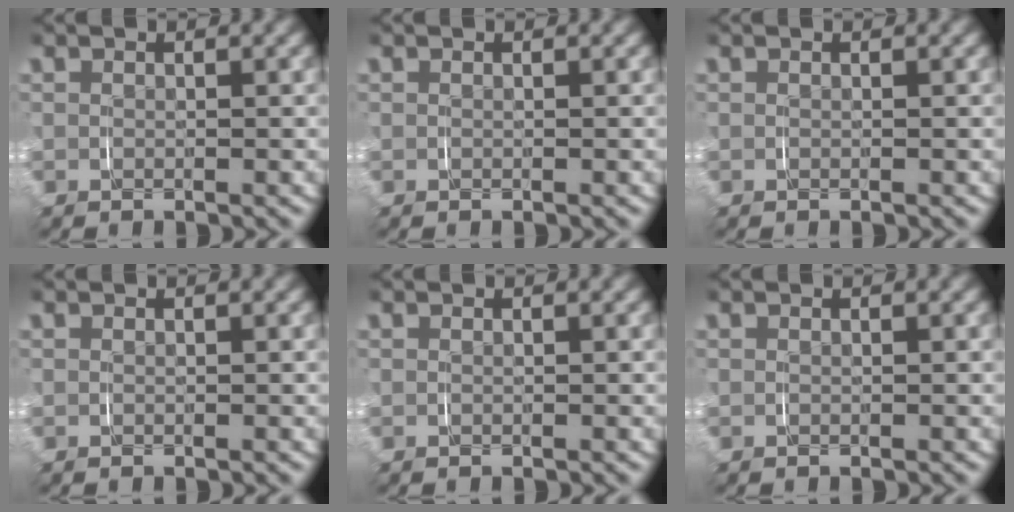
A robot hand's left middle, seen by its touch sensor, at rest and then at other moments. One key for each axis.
{"total": 0.0}
{"total": 0.0}
{"total": 0.0}
{"total": 0.0}
{"total": 0.0}